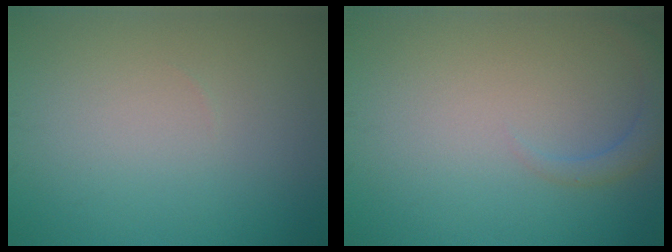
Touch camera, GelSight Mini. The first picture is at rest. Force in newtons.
{"total": 1.6, "press": 1.6, "slide": 0.2}